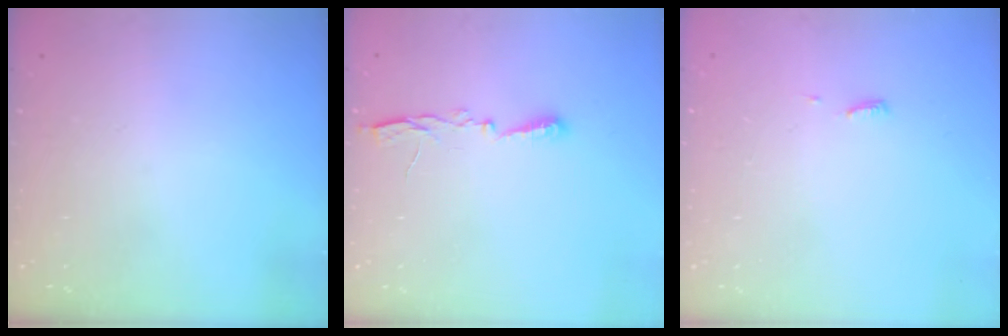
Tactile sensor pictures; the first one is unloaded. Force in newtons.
{"total": 5.2, "press": 5.1, "slide": 0.8}
{"total": 3.9, "press": 3.9, "slide": 0.5}